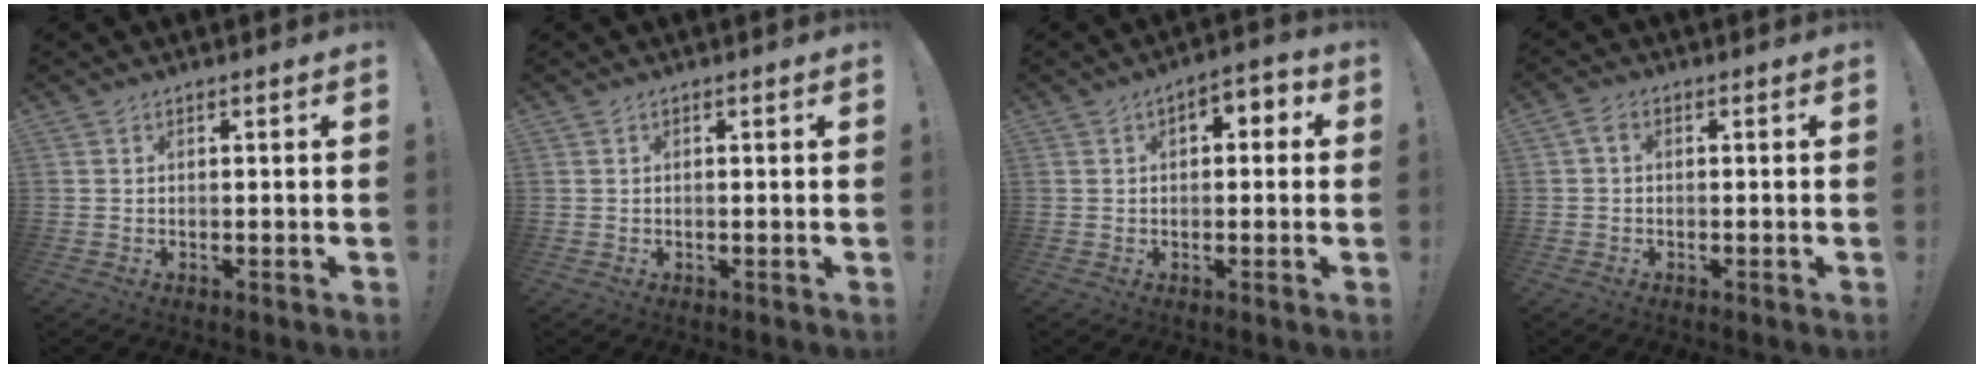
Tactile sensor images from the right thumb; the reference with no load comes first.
{"total": 0.0}
{"total": 3.6, "force": [-0.2, 2.7, 2.3], "torque": [-0.024, 0.006, -0.007]}
{"total": 1.7, "force": [-0.1, 1.1, 1.4], "torque": [-0.029, 0.008, 0.000]}